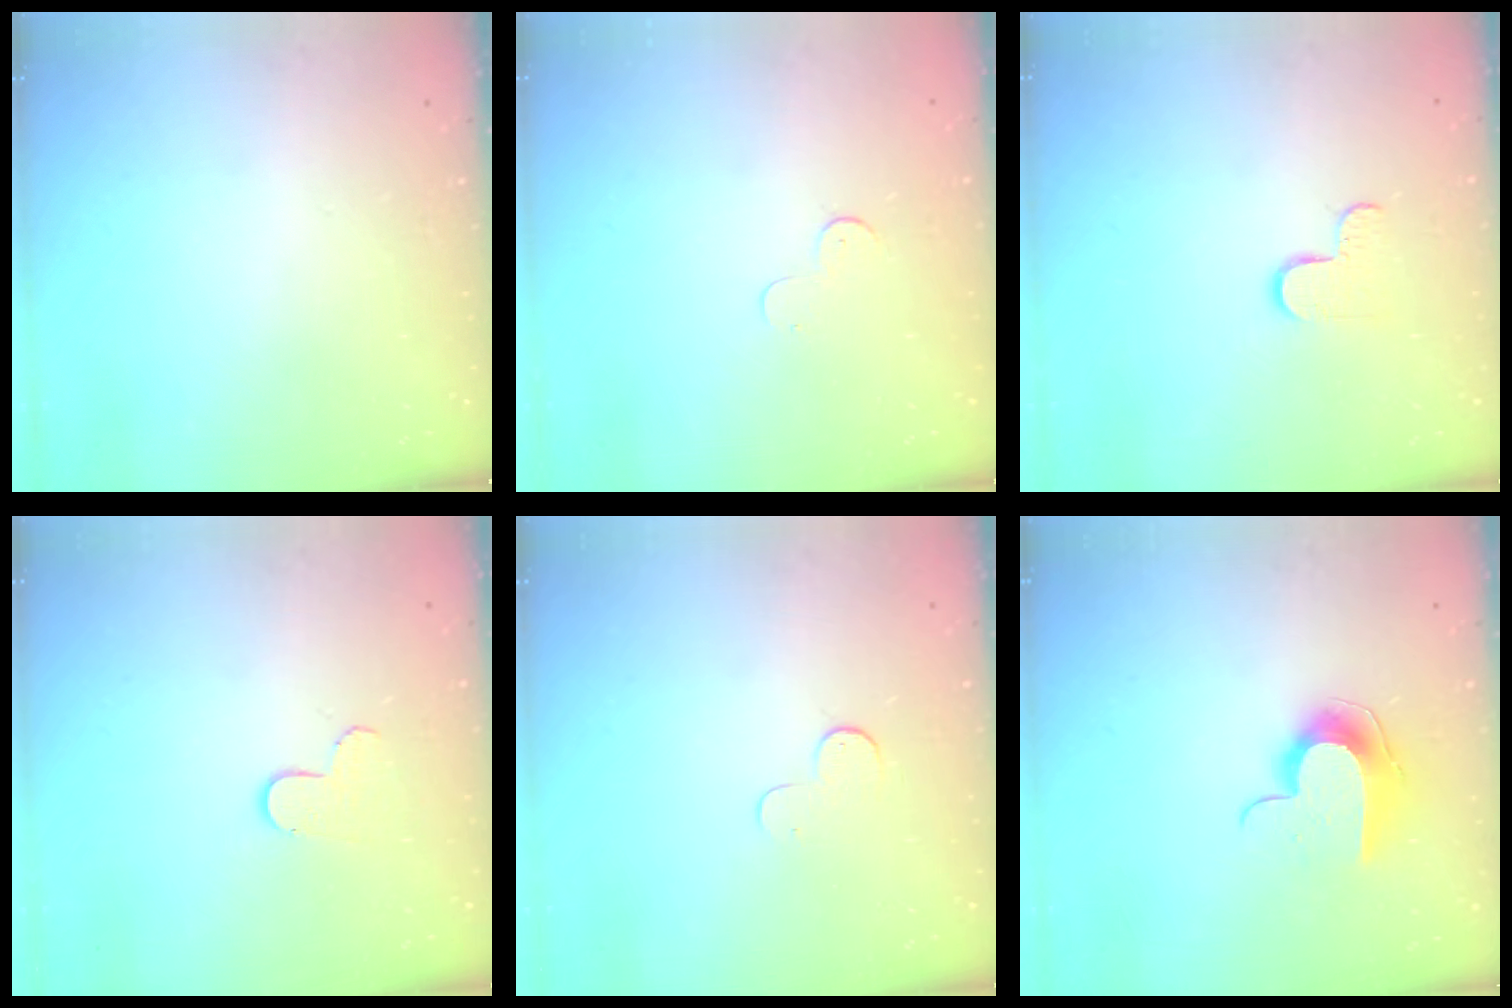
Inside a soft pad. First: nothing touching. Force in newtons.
{"total": 3.7, "press": 3.7, "slide": 0.3}
{"total": 4.8, "press": 4.8, "slide": 0.4}
{"total": 5.6, "press": 5.6, "slide": 0.5}
{"total": 4.8, "press": 4.7, "slide": 0.5}
{"total": 9.6, "press": 9.6, "slide": 0.7}